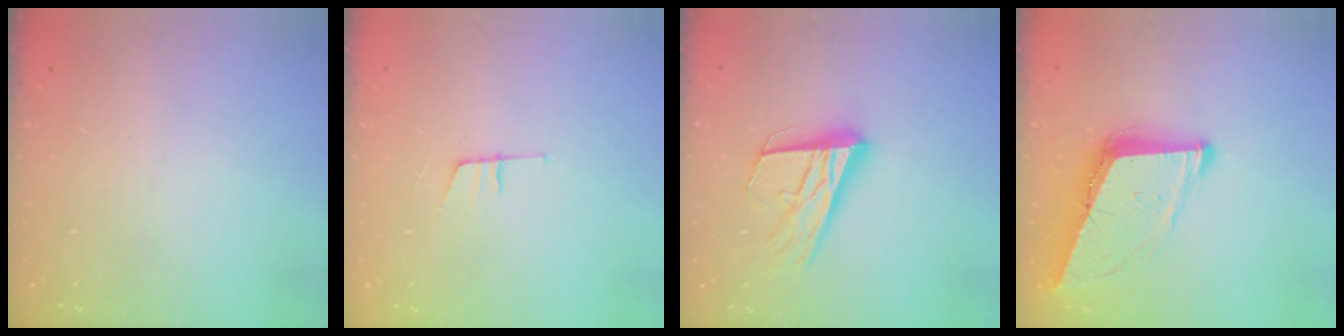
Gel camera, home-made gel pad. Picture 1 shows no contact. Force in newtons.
{"total": 7.7, "press": 7.2, "slide": 2.8}
{"total": 20.1, "press": 19.8, "slide": 3.8}
{"total": 10.9, "press": 10.3, "slide": 3.6}